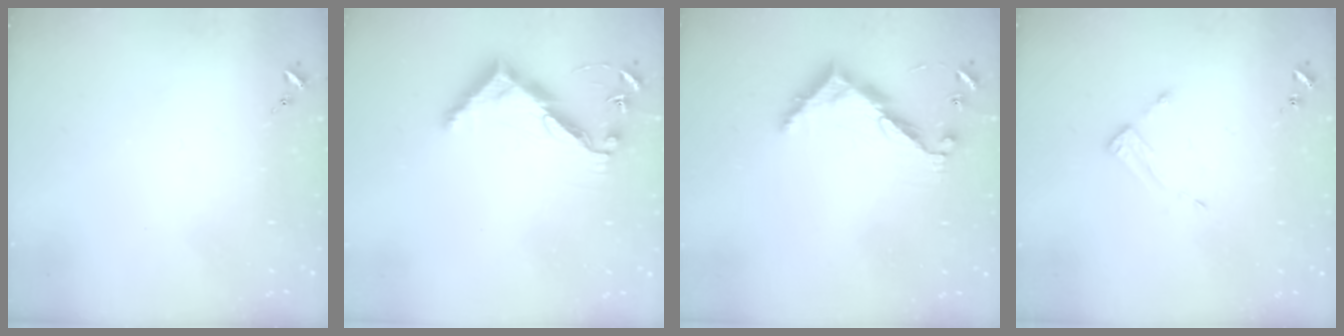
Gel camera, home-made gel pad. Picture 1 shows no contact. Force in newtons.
{"total": 10.2, "press": 10.2, "slide": 0.4}
{"total": 9.3, "press": 9.3, "slide": 0.3}
{"total": 3.5, "press": 3.5, "slide": 0.1}